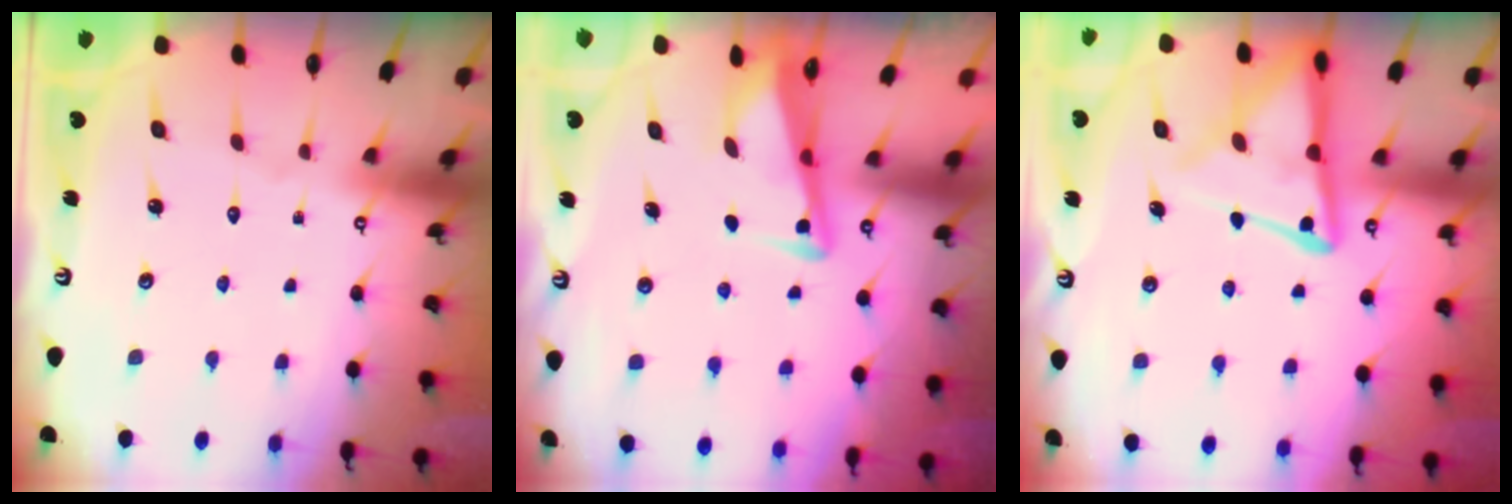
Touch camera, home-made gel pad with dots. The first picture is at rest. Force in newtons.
{"total": 3.5, "press": 3.4, "slide": 0.4}
{"total": 12.0, "press": 11.9, "slide": 1.2}